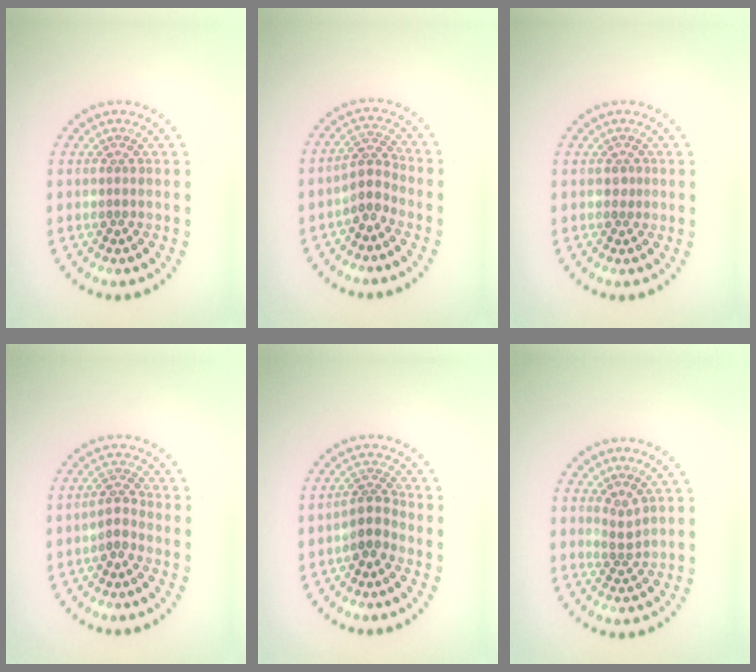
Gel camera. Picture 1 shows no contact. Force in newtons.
{"total": 2.3, "press": 1.7, "slide": 1.5}
{"total": 0.6, "press": 0.5, "slide": 0.3}
{"total": 1.7, "press": 1.3, "slide": 1.1}
{"total": 2.4, "press": 2.0, "slide": 1.4}
{"total": 1.6, "press": 1.0, "slide": 1.2}